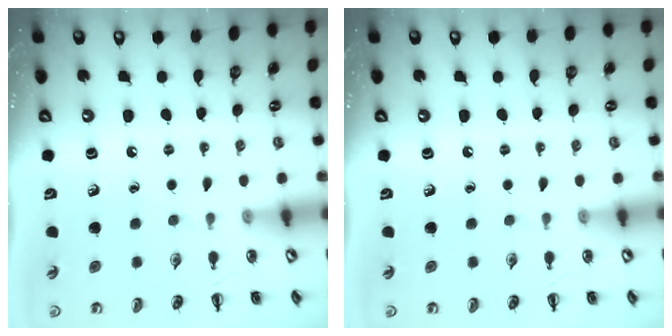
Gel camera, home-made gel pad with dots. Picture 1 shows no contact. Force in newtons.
{"total": 0.0}